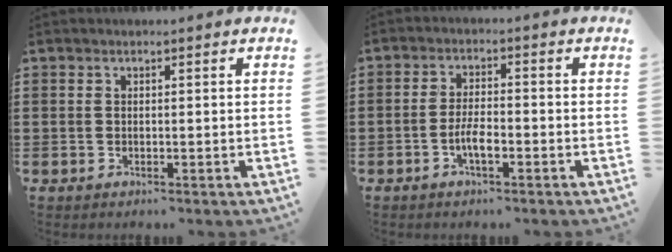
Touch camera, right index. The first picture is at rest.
{"total": 3.9, "force": [-1.6, 0.6, 3.5], "torque": [-0.066, -0.001, -0.032]}